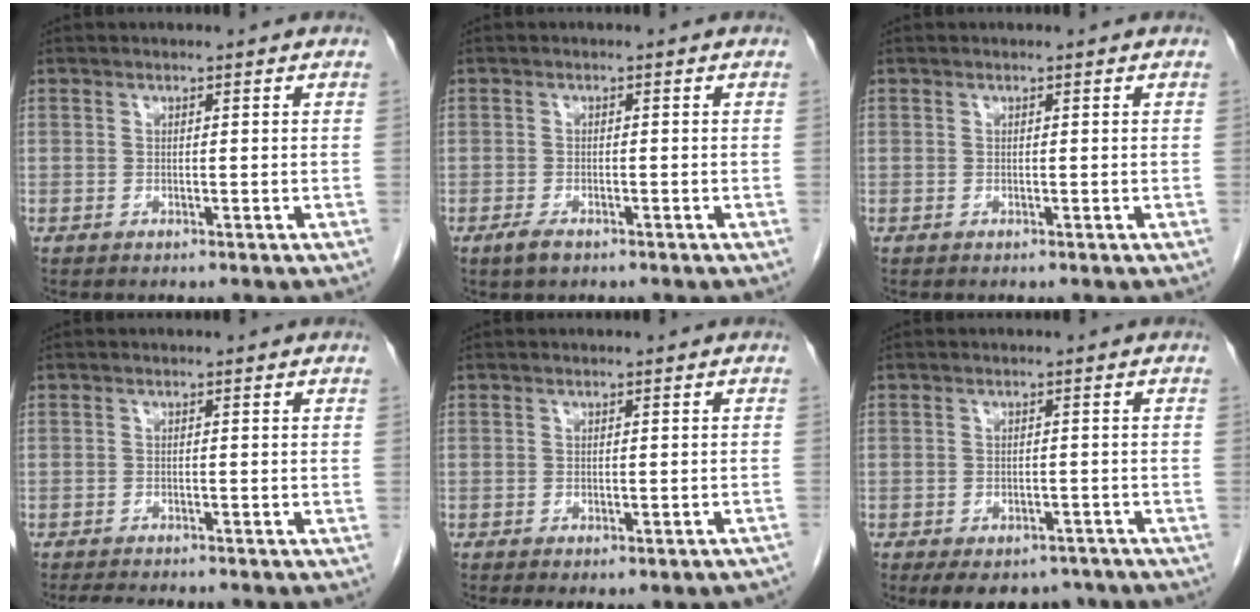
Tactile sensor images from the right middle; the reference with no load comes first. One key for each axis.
{"total": 2.2, "fx": -1.4, "fy": 0.8, "fz": 1.4, "tx": -0.033, "ty": -0.003, "tz": -0.024}
{"total": 0.0}
{"total": 5.5, "fx": -4.9, "fy": 1.1, "fz": 2.4, "tx": -0.033, "ty": -0.009, "tz": -0.071}
{"total": 5.8, "fx": -4.5, "fy": 2.0, "fz": 3.0, "tx": -0.030, "ty": 0.006, "tz": -0.050}
{"total": 9.1, "fx": -7.0, "fy": 4.7, "fz": 3.3, "tx": -0.043, "ty": 0.004, "tz": -0.091}